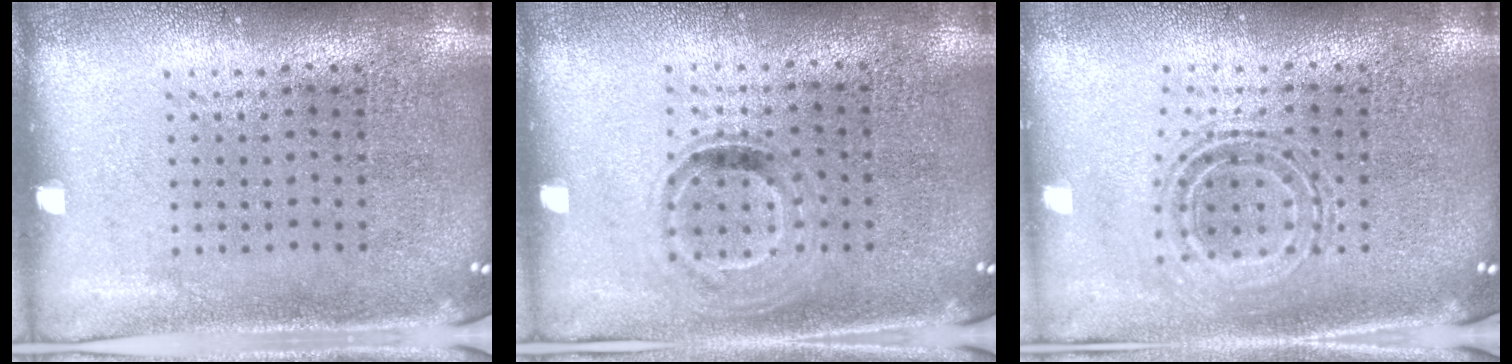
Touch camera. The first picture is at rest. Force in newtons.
{"total": 1.0, "press": 0.8, "slide": 0.6}
{"total": 0.7, "press": 0.7, "slide": 0.2}